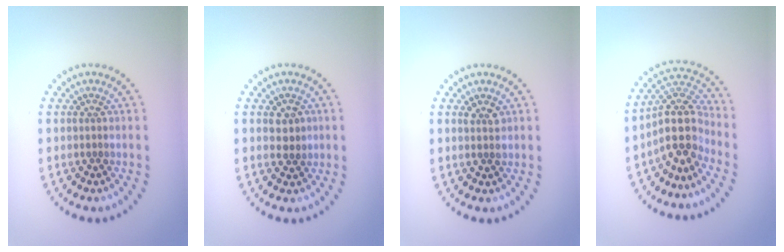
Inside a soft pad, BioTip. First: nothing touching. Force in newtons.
{"total": 1.9, "press": 1.8, "slide": 0.4}
{"total": 1.2, "press": 1.2, "slide": 0.1}
{"total": 4.7, "press": 3.8, "slide": 2.8}